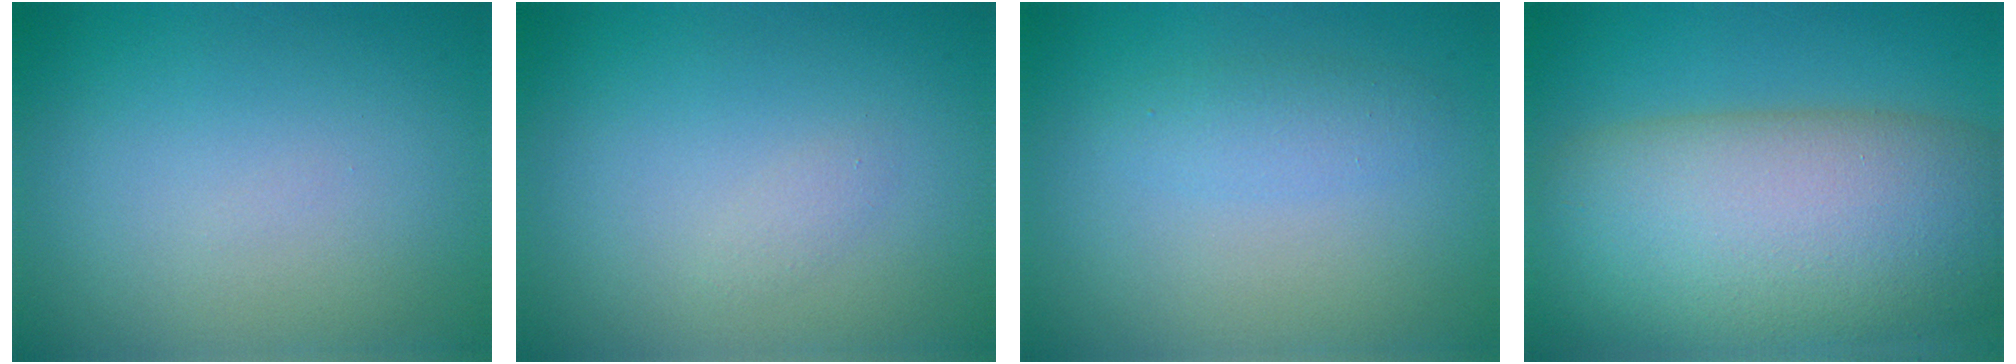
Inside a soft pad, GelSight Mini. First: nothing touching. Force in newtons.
{"total": 0.6, "press": 0.6, "slide": 0.1}
{"total": 1.6, "press": 1.6, "slide": 0.0}
{"total": 14.1, "press": 14.1, "slide": 0.8}